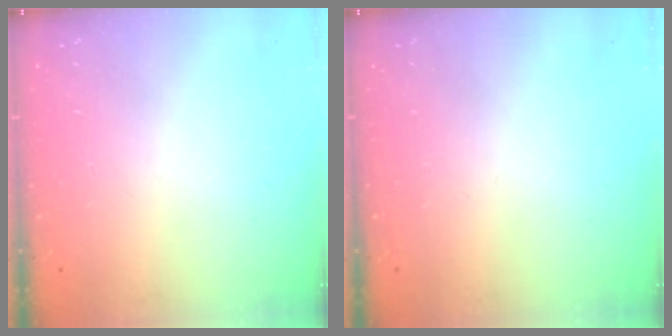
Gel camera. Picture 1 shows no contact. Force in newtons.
{"total": 0.0}